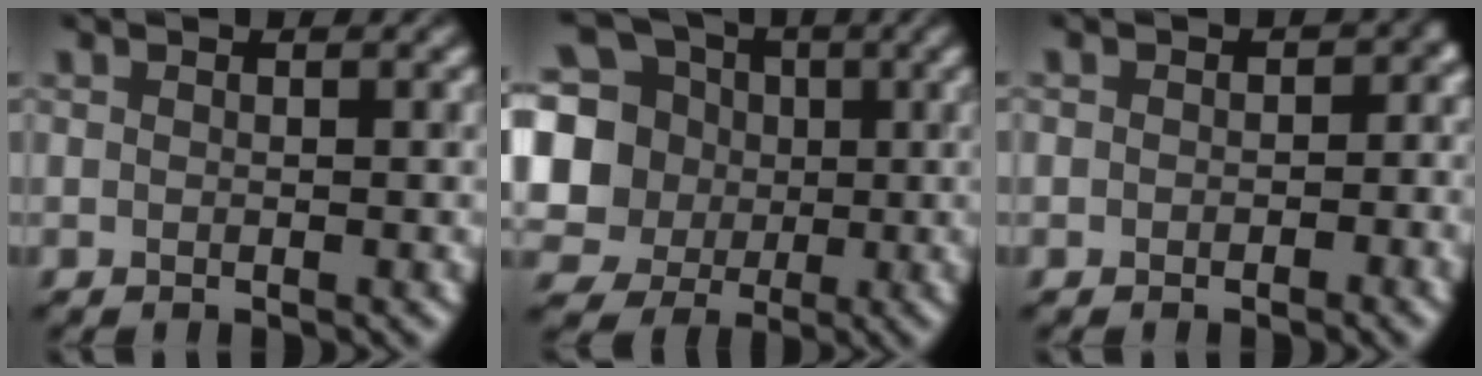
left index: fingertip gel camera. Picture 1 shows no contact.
{"total": 13.7, "force": [1.8, 12.5, 5.2], "torque": [-0.173, 0.030, 0.009]}
{"total": 3.1, "force": [-0.3, 2.5, 1.7], "torque": [0.016, 0.002, -0.017]}